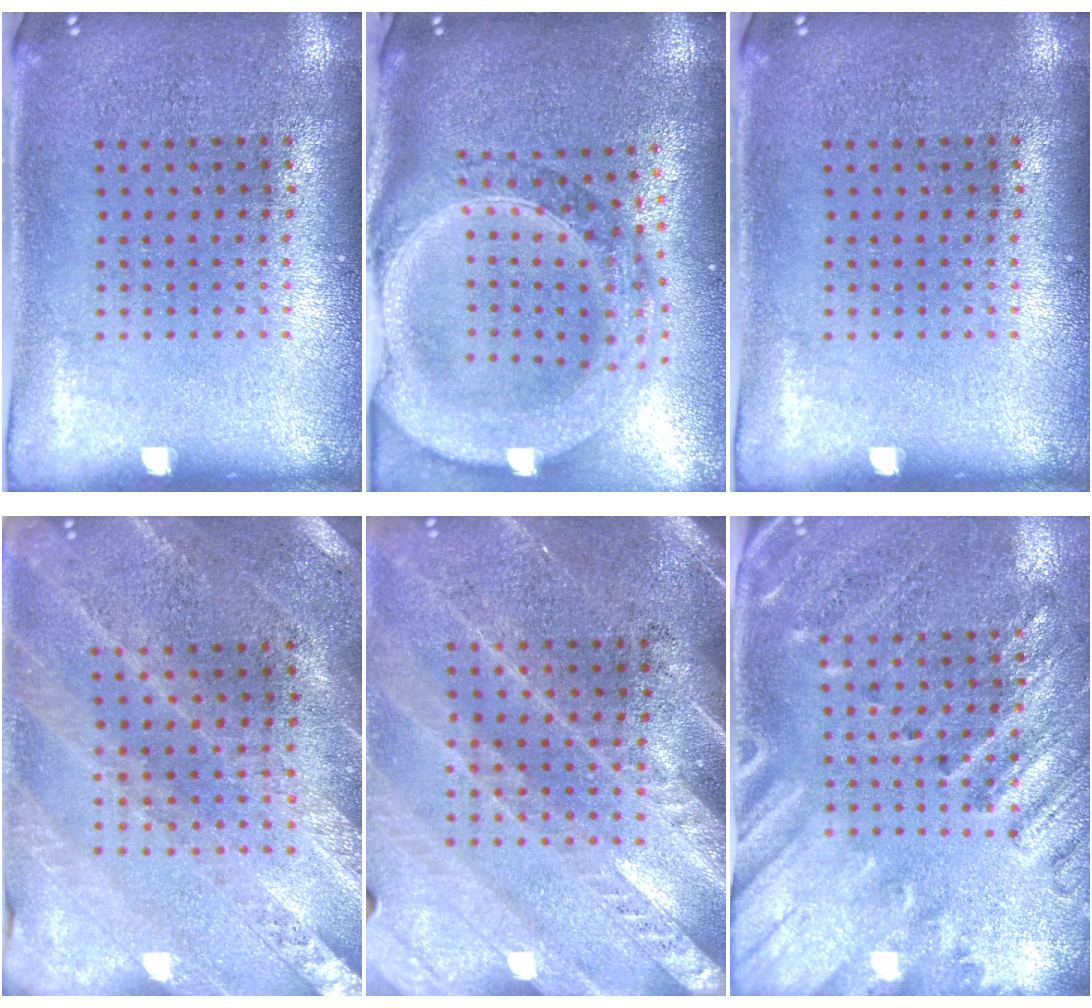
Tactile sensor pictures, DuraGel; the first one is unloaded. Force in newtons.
{"total": 3.3, "press": 2.7, "slide": 1.9}
{"total": 0.0}
{"total": 1.0, "press": 1.0, "slide": 0.3}
{"total": 3.0, "press": 2.6, "slide": 1.4}
{"total": 2.4, "press": 2.0, "slide": 1.3}